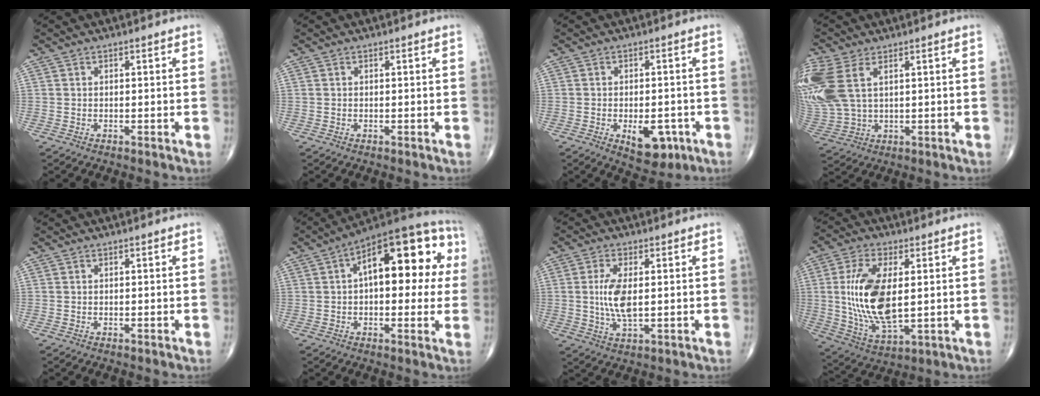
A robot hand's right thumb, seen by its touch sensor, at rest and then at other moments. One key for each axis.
{"total": 0.0}
{"total": 7.3, "fx": -2.8, "fy": 3.9, "fz": 5.5, "tx": -0.058, "ty": 0.006, "tz": -0.027}
{"total": 15.2, "fx": 5.0, "fy": 9.1, "fz": 11.1, "tx": -0.299, "ty": 0.002, "tz": 0.108}
{"total": 0.0}
{"total": 21.1, "fx": 4.1, "fy": 9.8, "fz": 18.2, "tx": -0.223, "ty": 0.036, "tz": 0.048}
{"total": 7.1, "fx": 0.5, "fy": 2.9, "fz": 6.5, "tx": -0.137, "ty": -0.010, "tz": 0.011}
{"total": 16.2, "fx": 1.4, "fy": 7.5, "fz": 14.3, "tx": -0.286, "ty": -0.016, "tz": 0.037}